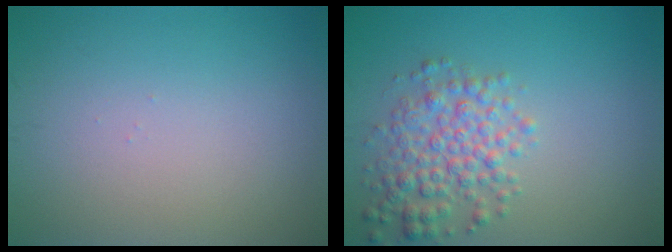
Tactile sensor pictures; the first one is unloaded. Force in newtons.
{"total": 4.1, "press": 4.1, "slide": 0.1}